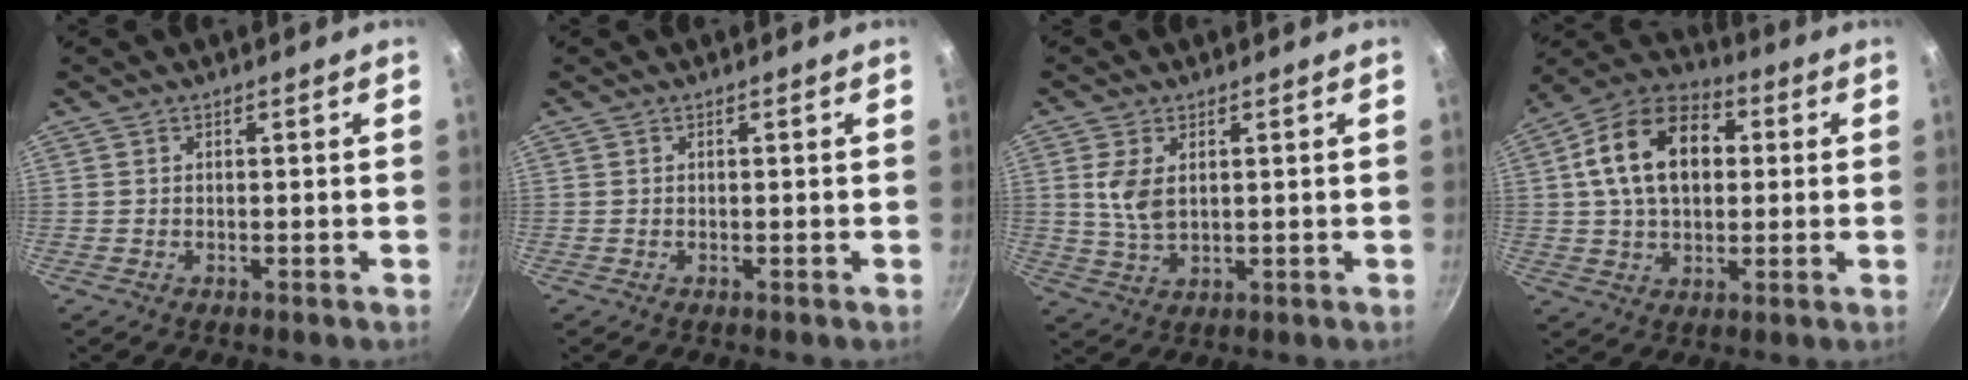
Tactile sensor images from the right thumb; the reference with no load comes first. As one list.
[{"total": 0.0}, {"total": 5.8, "force": [1.4, 3.3, 4.6], "torque": [-0.092, -0.008, 0.031]}, {"total": 16.5, "force": [2.9, 11.0, 11.9], "torque": [-0.175, 0.024, 0.034]}]